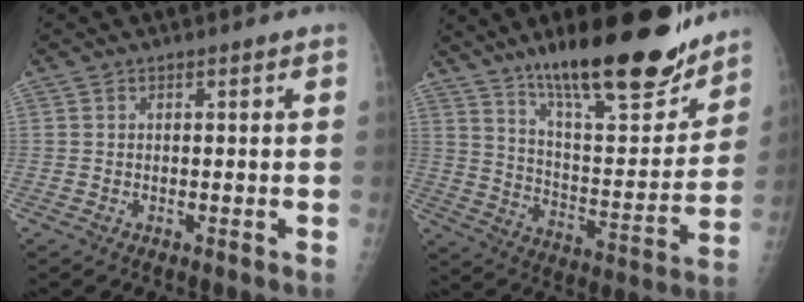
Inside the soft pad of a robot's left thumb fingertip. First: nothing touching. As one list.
[{"total": 23.9, "force": [17.4, 6.3, 15.0], "torque": [-0.194, -0.091, 0.279]}]